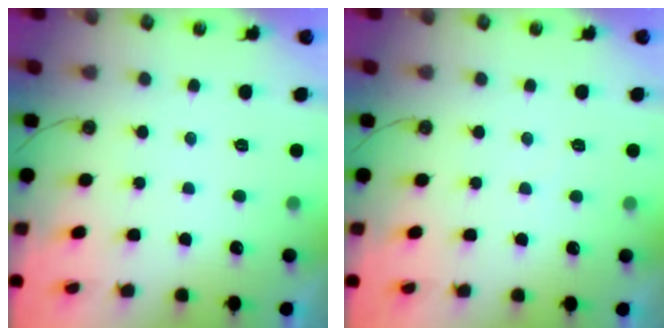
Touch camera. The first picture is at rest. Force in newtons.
{"total": 2.4, "press": 2.3, "slide": 0.5}